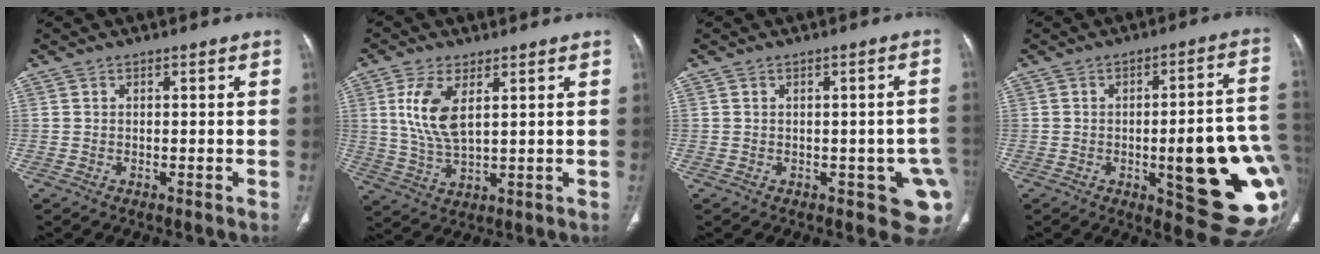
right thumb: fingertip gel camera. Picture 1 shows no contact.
{"total": 9.0, "force": [2.9, 4.0, 7.5], "torque": [-0.157, -0.013, 0.061]}
{"total": 7.5, "force": [-1.5, 3.6, 6.4], "torque": [-0.051, -0.003, -0.011]}
{"total": 22.7, "force": [-3.6, 6.4, 21.5], "torque": [-0.224, 0.009, -0.030]}